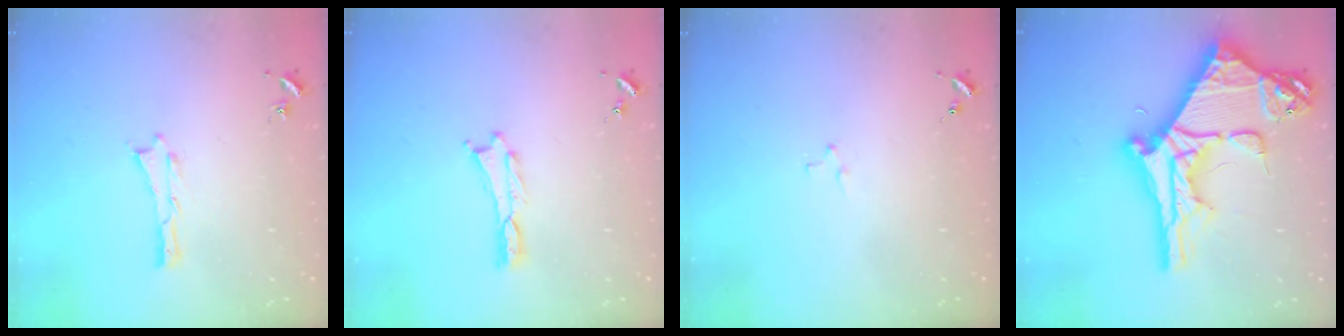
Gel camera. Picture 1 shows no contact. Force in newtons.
{"total": 0.0}
{"total": 2.1, "press": 2.1, "slide": 0.2}
{"total": 14.2, "press": 14.1, "slide": 1.3}